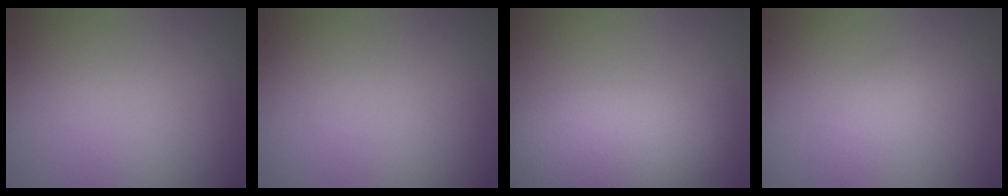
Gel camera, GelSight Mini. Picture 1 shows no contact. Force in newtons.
{"total": 0.0}
{"total": 6.1, "press": 6.0, "slide": 0.5}
{"total": 1.5, "press": 1.5, "slide": 0.0}